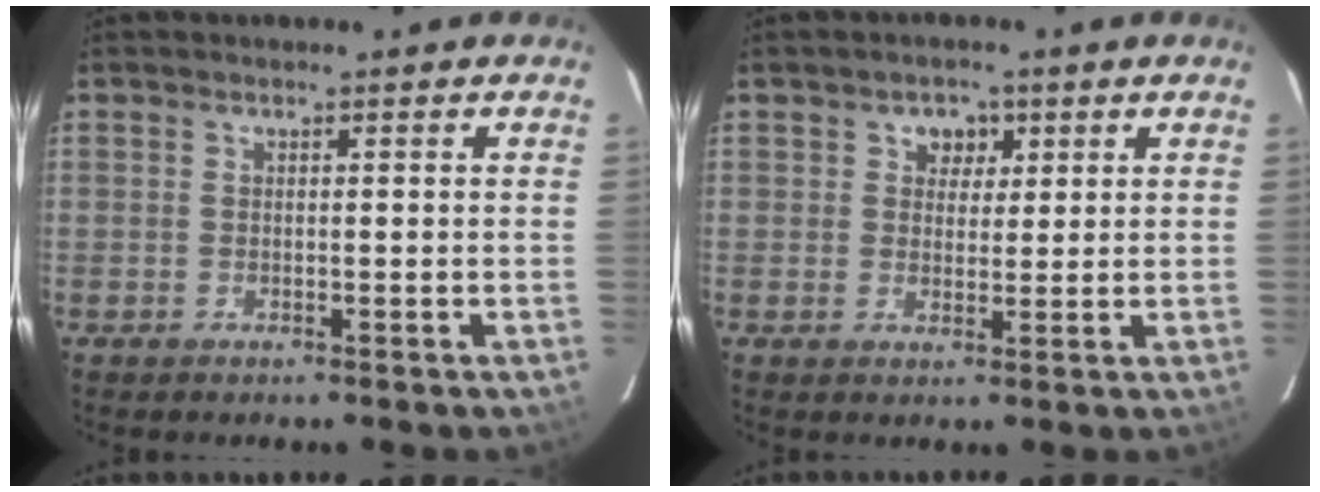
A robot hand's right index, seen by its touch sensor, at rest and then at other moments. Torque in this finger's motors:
{"motor_torque": [0.10, -0.02, 0.07, 0.02]}